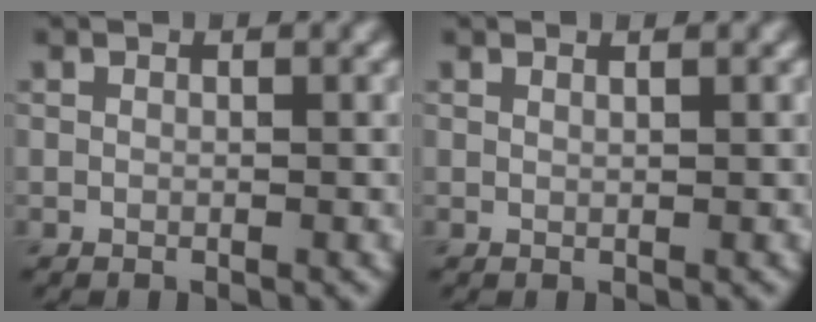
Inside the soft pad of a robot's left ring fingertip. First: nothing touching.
{"total": 1.1, "force": [0.8, 0.4, 0.6], "torque": [-0.003, -0.004, 0.001]}